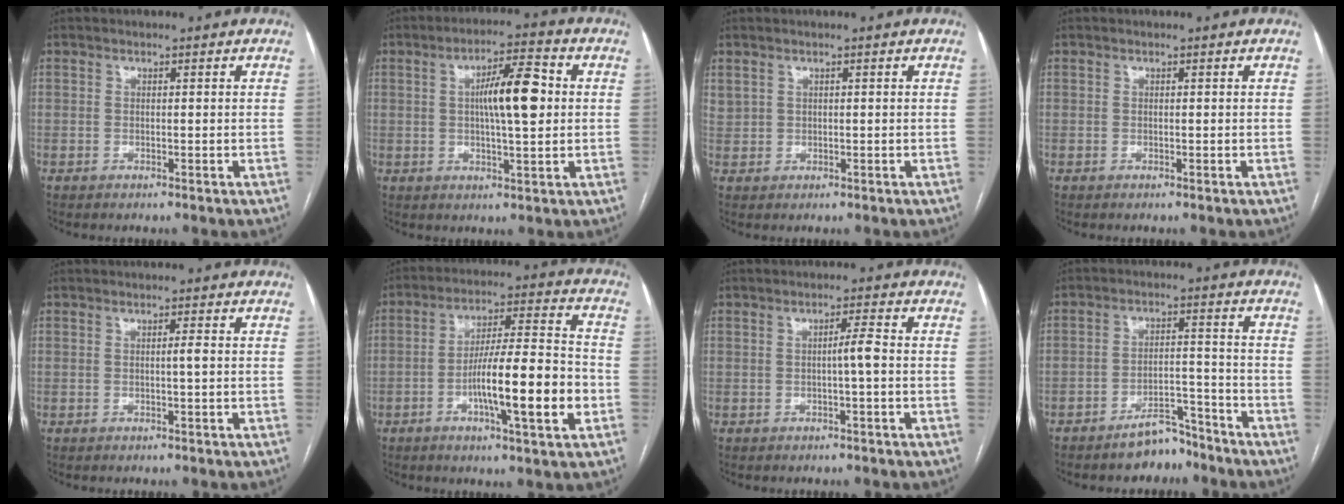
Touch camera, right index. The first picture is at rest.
{"total": 9.5, "force": [1.3, 1.9, 9.2], "torque": [-0.155, 0.016, 0.021]}
{"total": 1.6, "force": [1.1, 1.1, 0.4], "torque": [-0.008, 0.011, 0.027]}
{"total": 0.0}
{"total": 1.7, "force": [-0.2, -0.1, 1.7], "torque": [-0.027, 0.003, -0.001]}
{"total": 14.8, "force": [-4.1, 1.3, 14.1], "torque": [-0.234, 0.007, -0.066]}
{"total": 2.5, "force": [-0.2, -0.1, 2.5], "torque": [-0.039, 0.002, -0.003]}
{"total": 5.8, "force": [-5.0, 2.2, 2.0], "torque": [-0.026, 0.010, -0.081]}